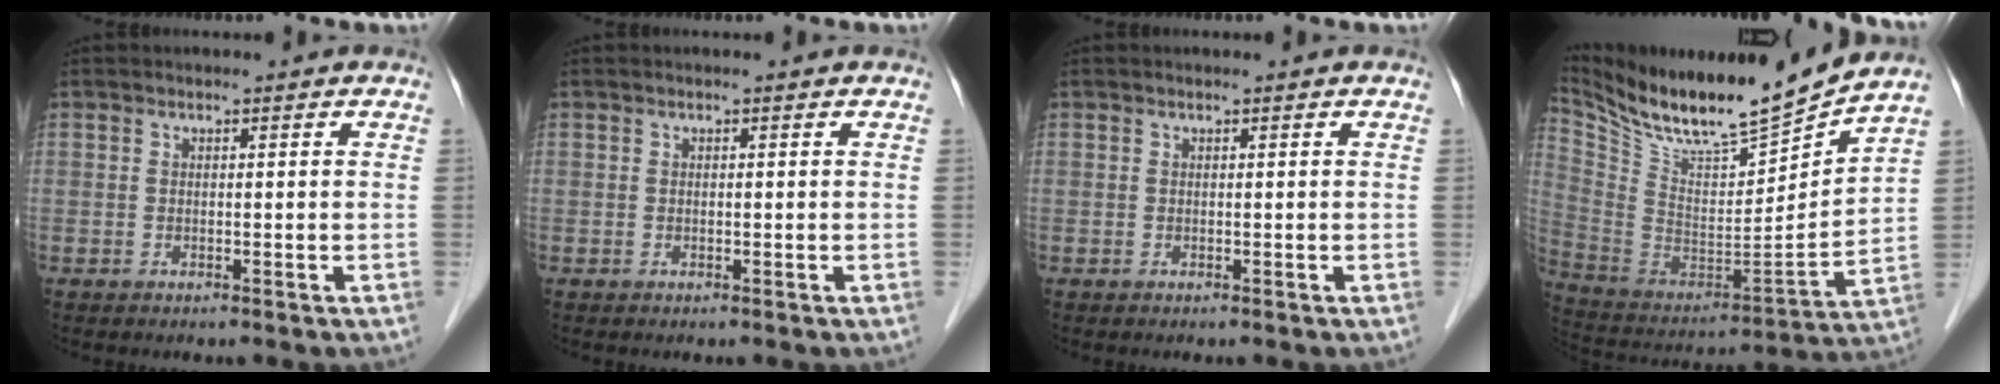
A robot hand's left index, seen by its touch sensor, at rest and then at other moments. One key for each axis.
{"total": 0.0}
{"total": 0.0}
{"total": 18.3, "fx": 16.7, "fy": 0.1, "fz": 7.7, "tx": -0.158, "ty": -0.035, "tz": 0.297}